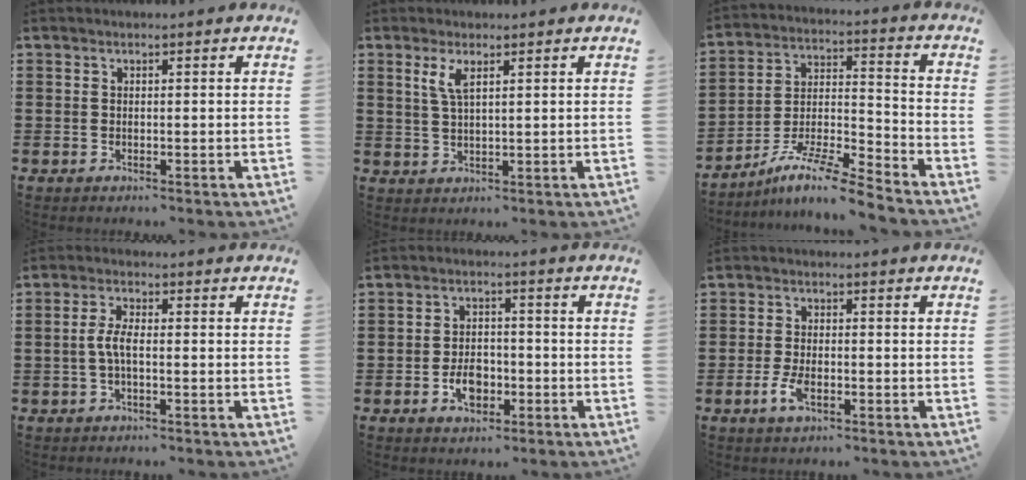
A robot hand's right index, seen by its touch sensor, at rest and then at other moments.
{"total": 3.3, "force": [1.6, 0.9, 2.7], "torque": [-0.057, 0.005, 0.027]}
{"total": 9.7, "force": [-8.4, 0.5, 4.8], "torque": [-0.084, 0.013, -0.166]}
{"total": 3.6, "force": [-0.6, 1.0, 3.4], "torque": [-0.085, -0.005, -0.020]}
{"total": 4.7, "force": [-1.7, 3.1, 3.0], "torque": [-0.055, 0.001, -0.033]}
{"total": 3.8, "force": [-1.4, 1.6, 3.1], "torque": [-0.074, -0.005, -0.031]}